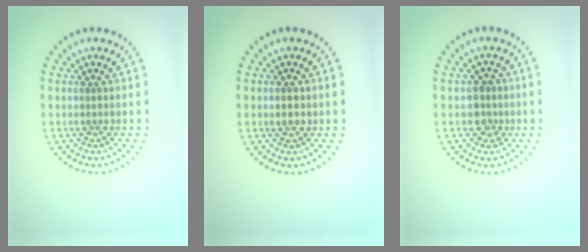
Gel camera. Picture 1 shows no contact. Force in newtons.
{"total": 1.1, "press": 1.1, "slide": 0.1}
{"total": 2.2, "press": 2.0, "slide": 1.0}